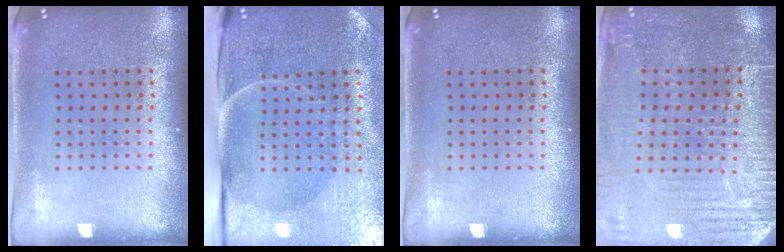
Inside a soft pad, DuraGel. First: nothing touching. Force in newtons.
{"total": 5.0, "press": 3.9, "slide": 3.0}
{"total": 0.0}
{"total": 3.5, "press": 3.4, "slide": 0.7}